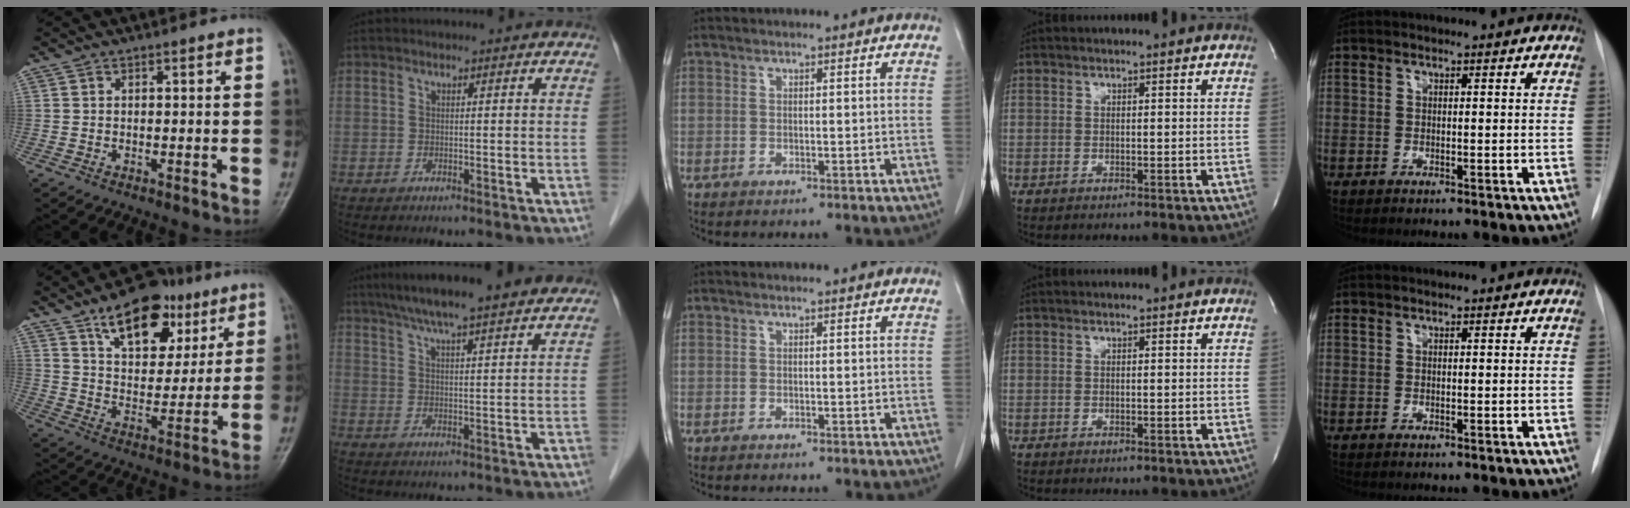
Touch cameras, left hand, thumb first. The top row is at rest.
{"thumb": {"total": 16.6, "force": [9.6, 9.2, 9.9], "torque": [-0.105, -0.035, 0.155]}, "index": {"total": 14.5, "force": [11.9, 1.3, 8.2], "torque": [-0.129, 0.035, 0.165]}}